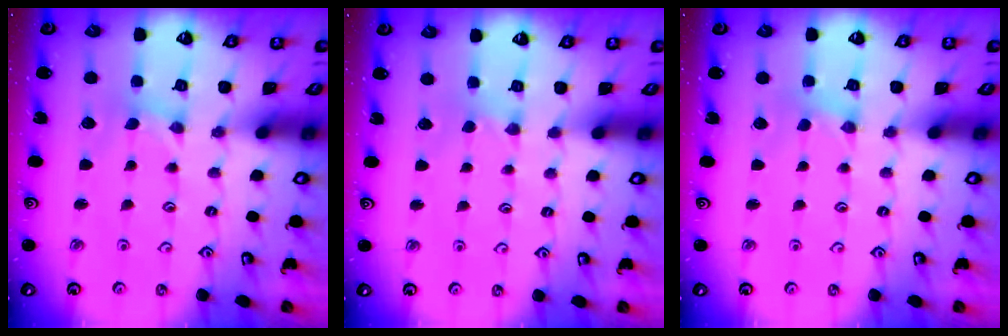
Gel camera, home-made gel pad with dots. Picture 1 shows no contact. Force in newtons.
{"total": 1.6, "press": 1.5, "slide": 0.4}
{"total": 1.2, "press": 1.2, "slide": 0.3}